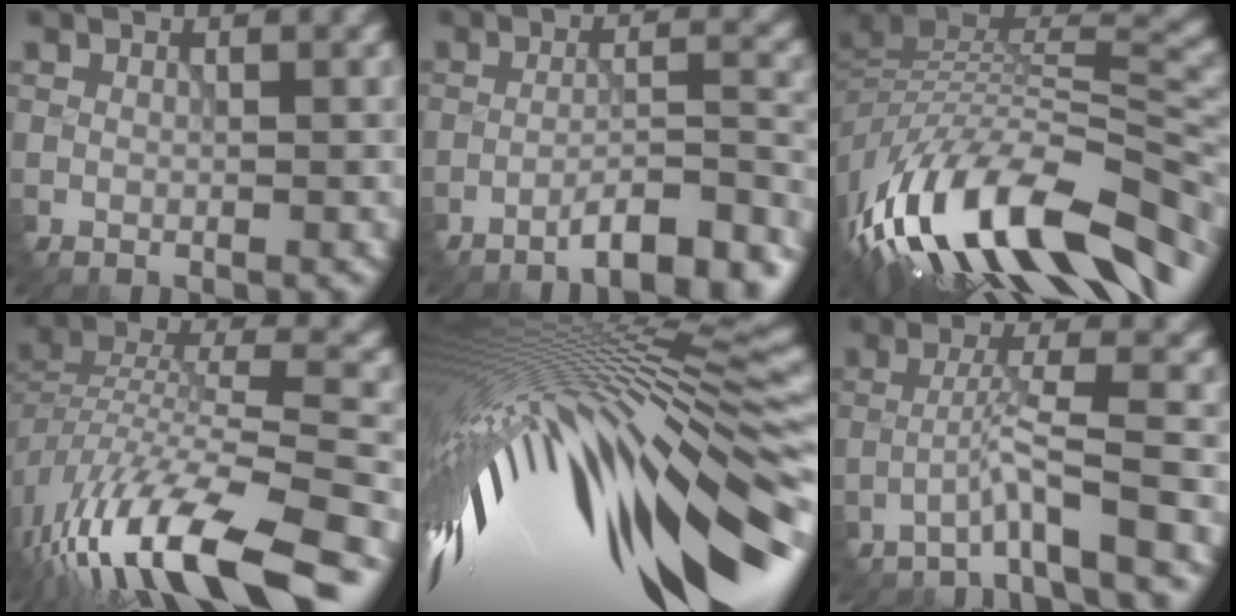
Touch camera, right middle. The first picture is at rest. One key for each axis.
{"total": 7.1, "fx": -5.8, "fy": 1.2, "fz": 3.8, "tx": -0.042, "ty": 0.019, "tz": -0.086}
{"total": 15.4, "fx": -8.4, "fy": 6.7, "fz": 11.0, "tx": -0.215, "ty": 0.006, "tz": -0.140}
{"total": 15.2, "fx": -10.2, "fy": 5.0, "fz": 10.2, "tx": -0.213, "ty": 0.002, "tz": -0.170}
{"total": 18.5, "fx": -1.9, "fy": 5.1, "fz": 17.7, "tx": -0.310, "ty": -0.038, "tz": -0.012}
{"total": 3.4, "fx": -2.5, "fy": -0.5, "fz": 2.2, "tx": -0.040, "ty": 0.018, "tz": -0.057}